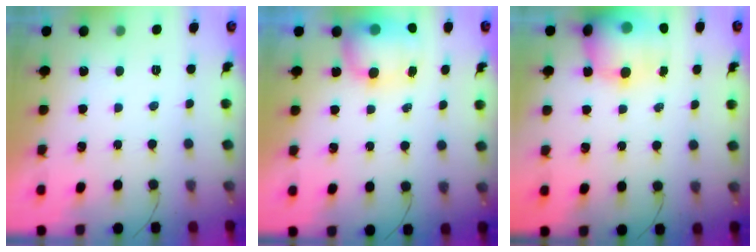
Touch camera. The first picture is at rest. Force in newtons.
{"total": 8.8, "press": 8.2, "slide": 3.3}
{"total": 14.5, "press": 14.1, "slide": 3.3}